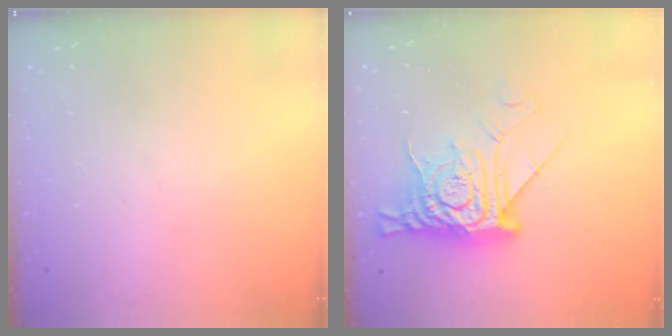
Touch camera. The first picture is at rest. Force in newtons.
{"total": 15.4, "press": 15.3, "slide": 1.5}